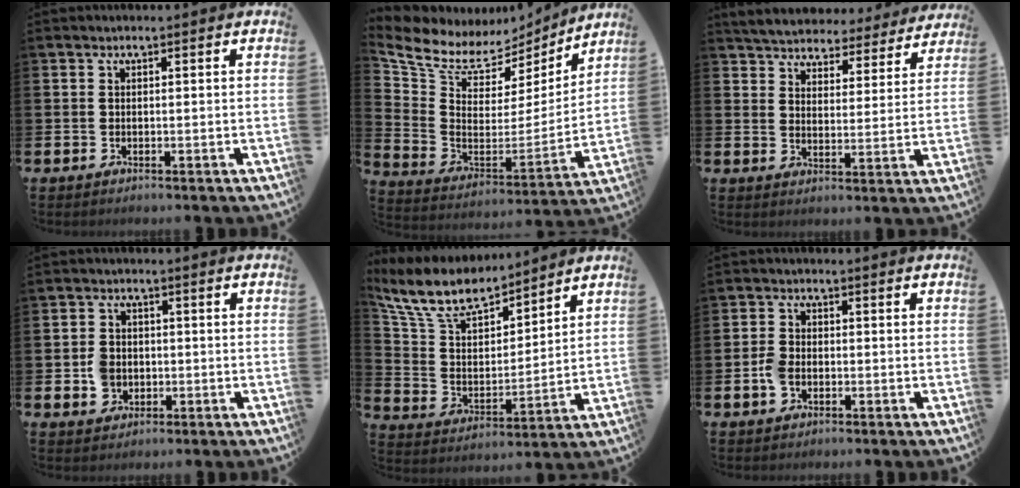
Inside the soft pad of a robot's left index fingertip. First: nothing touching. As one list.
[{"total": 8.9, "force": [7.6, 4.0, 2.2], "torque": [-0.096, -0.050, 0.135]}, {"total": 5.2, "force": [5.1, 1.0, 0.2], "torque": [-0.039, -0.036, 0.088]}, {"total": 3.7, "force": [-0.5, 3.3, 1.6], "torque": [-0.029, 0.009, -0.014]}, {"total": 10.8, "force": [9.5, 3.6, 3.6], "torque": [-0.126, -0.053, 0.171]}, {"total": 3.0, "force": [-0.8, 2.2, 1.9], "torque": [-0.034, 0.006, -0.014]}]